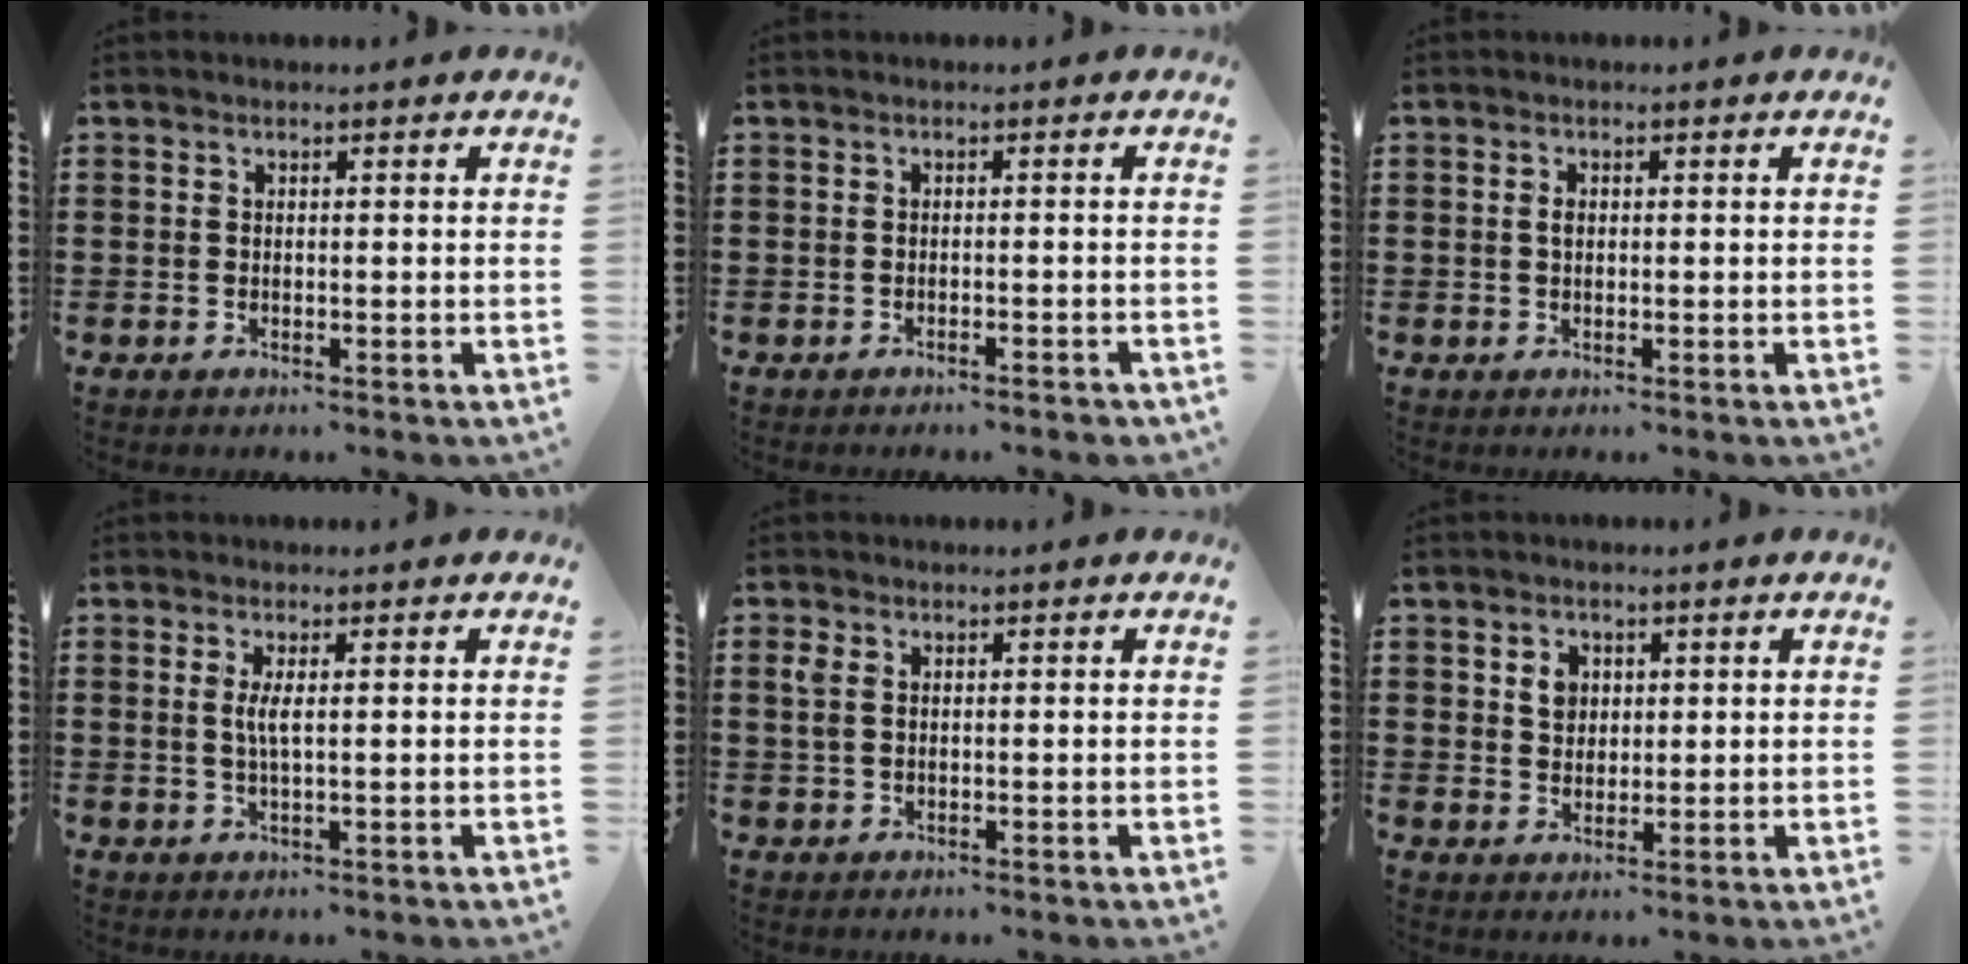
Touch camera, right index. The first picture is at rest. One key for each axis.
{"total": 0.9, "fx": -0.8, "fy": 0.0, "fz": 0.3, "tx": -0.008, "ty": 0.001, "tz": -0.016}
{"total": 1.2, "fx": 0.1, "fy": 0.7, "fz": 1.0, "tx": -0.021, "ty": 0.003, "tz": 0.002}
{"total": 2.4, "fx": 0.3, "fy": 0.2, "fz": 2.4, "tx": -0.048, "ty": -0.003, "tz": 0.005}
{"total": 2.1, "fx": 0.5, "fy": 1.4, "fz": 1.5, "tx": -0.042, "ty": 0.005, "tz": 0.006}
{"total": 3.0, "fx": 1.1, "fy": 2.4, "fz": 1.5, "tx": -0.031, "ty": 0.007, "tz": 0.016}